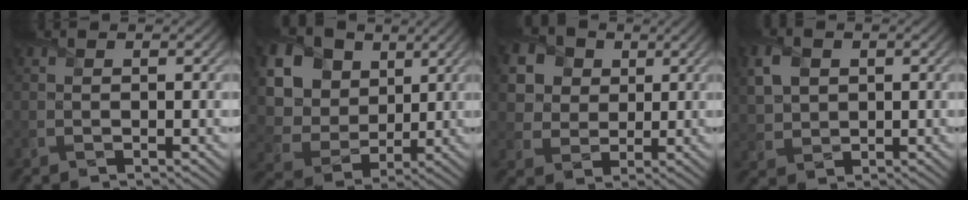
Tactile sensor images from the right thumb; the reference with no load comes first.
{"total": 16.6, "force": [6.8, 12.9, 7.8], "torque": [-0.254, 0.014, 0.166]}
{"total": 9.7, "force": [4.1, 7.7, 4.4], "torque": [-0.150, 0.019, 0.076]}
{"total": 5.3, "force": [1.6, 3.9, 3.2], "torque": [-0.087, 0.004, 0.032]}